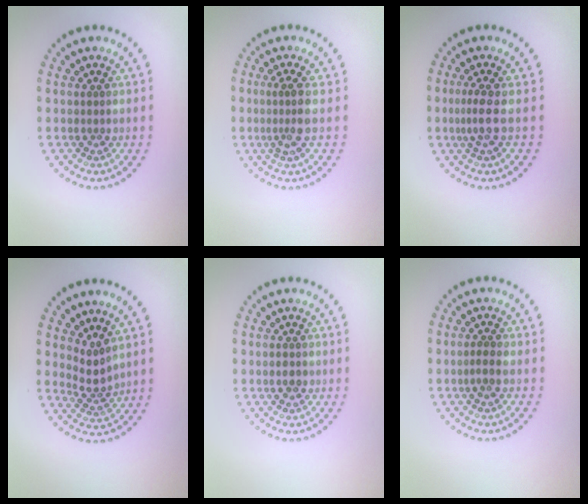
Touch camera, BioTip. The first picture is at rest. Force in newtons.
{"total": 2.3, "press": 1.8, "slide": 1.4}
{"total": 1.9, "press": 1.4, "slide": 1.4}
{"total": 2.3, "press": 1.5, "slide": 1.7}
{"total": 1.4, "press": 1.3, "slide": 0.2}
{"total": 0.8, "press": 0.6, "slide": 0.6}